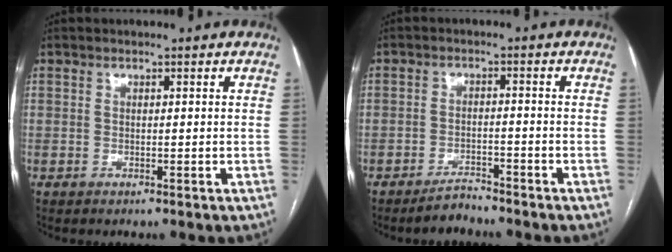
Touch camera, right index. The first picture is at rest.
{"total": 3.2, "force": [-3.1, 0.5, 0.8], "torque": [-0.014, -0.006, -0.053]}